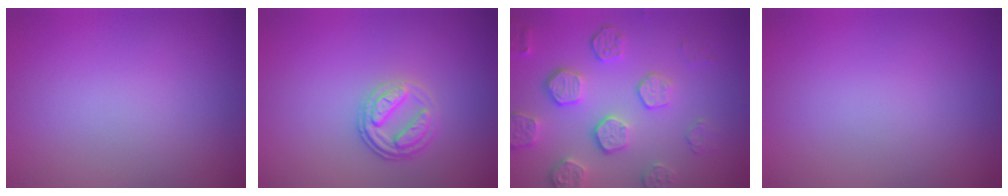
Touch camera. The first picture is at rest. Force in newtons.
{"total": 2.8, "press": 2.4, "slide": 1.3}
{"total": 5.4, "press": 4.2, "slide": 3.3}
{"total": 0.0}